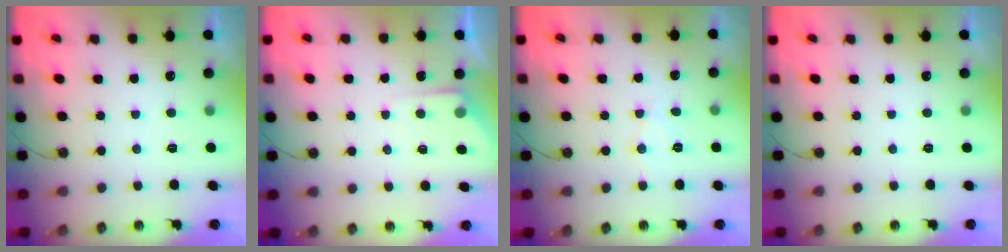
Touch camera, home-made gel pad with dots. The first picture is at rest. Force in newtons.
{"total": 3.4, "press": 3.4, "slide": 0.6}
{"total": 6.8, "press": 6.8, "slide": 0.3}
{"total": 0.0}